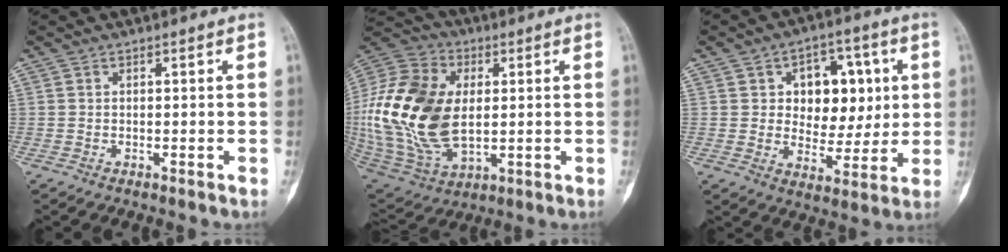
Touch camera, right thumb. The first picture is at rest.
{"total": 25.3, "force": [1.4, 15.8, 19.7], "torque": [-0.411, -0.016, 0.033]}
{"total": 13.5, "force": [2.9, 9.4, 9.3], "torque": [-0.072, -0.002, 0.045]}